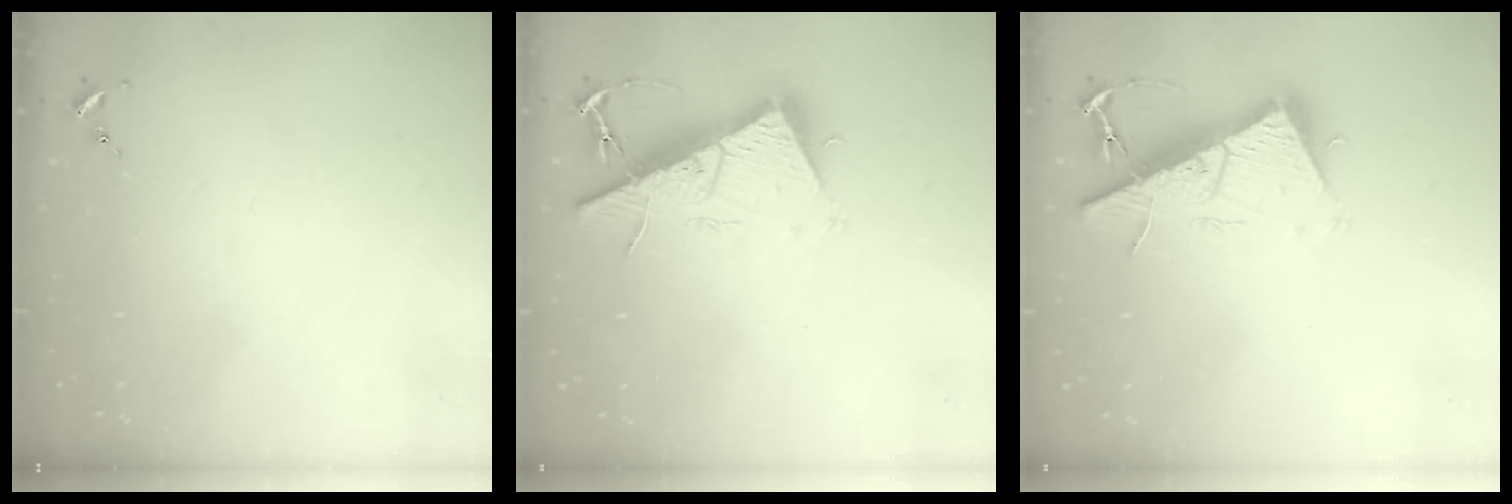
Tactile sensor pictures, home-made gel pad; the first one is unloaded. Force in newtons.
{"total": 14.6, "press": 14.6, "slide": 0.4}
{"total": 14.6, "press": 14.6, "slide": 0.4}